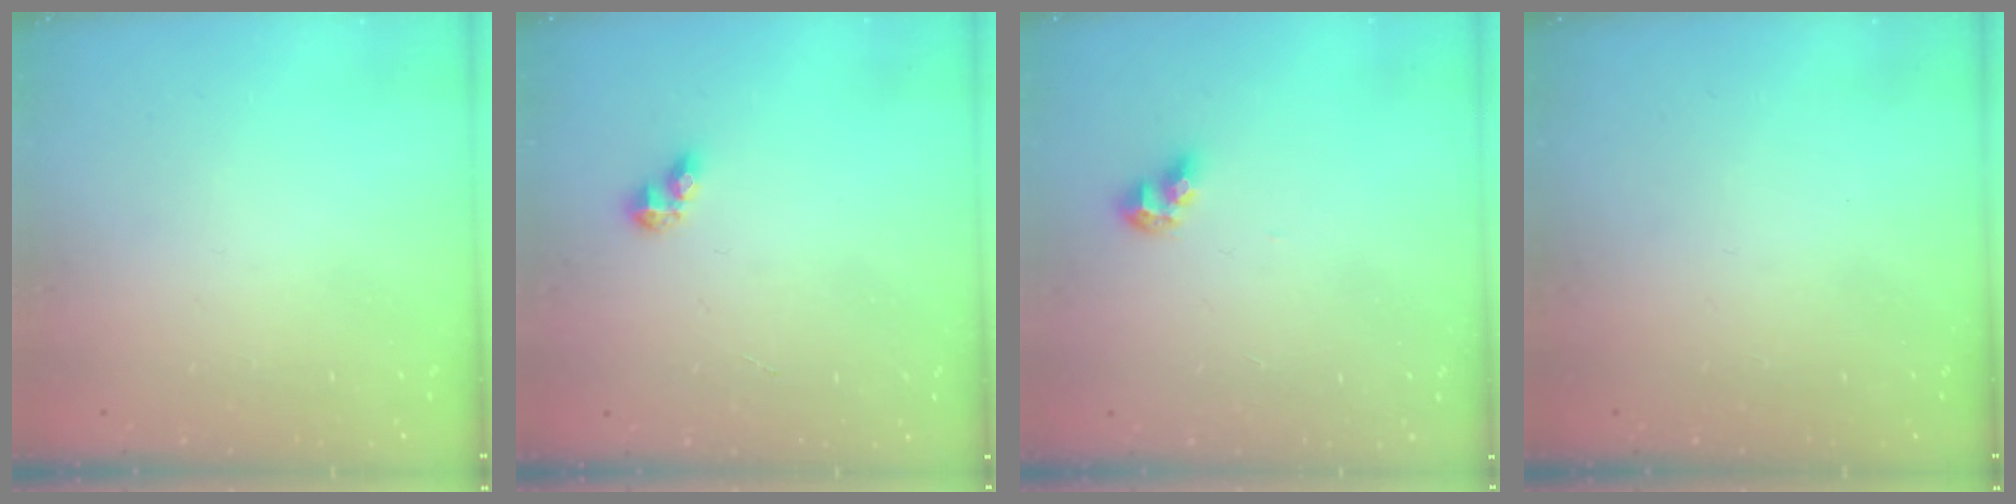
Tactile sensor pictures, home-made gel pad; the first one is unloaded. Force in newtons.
{"total": 4.8, "press": 4.8, "slide": 0.6}
{"total": 5.4, "press": 5.3, "slide": 1.1}
{"total": 0.0}